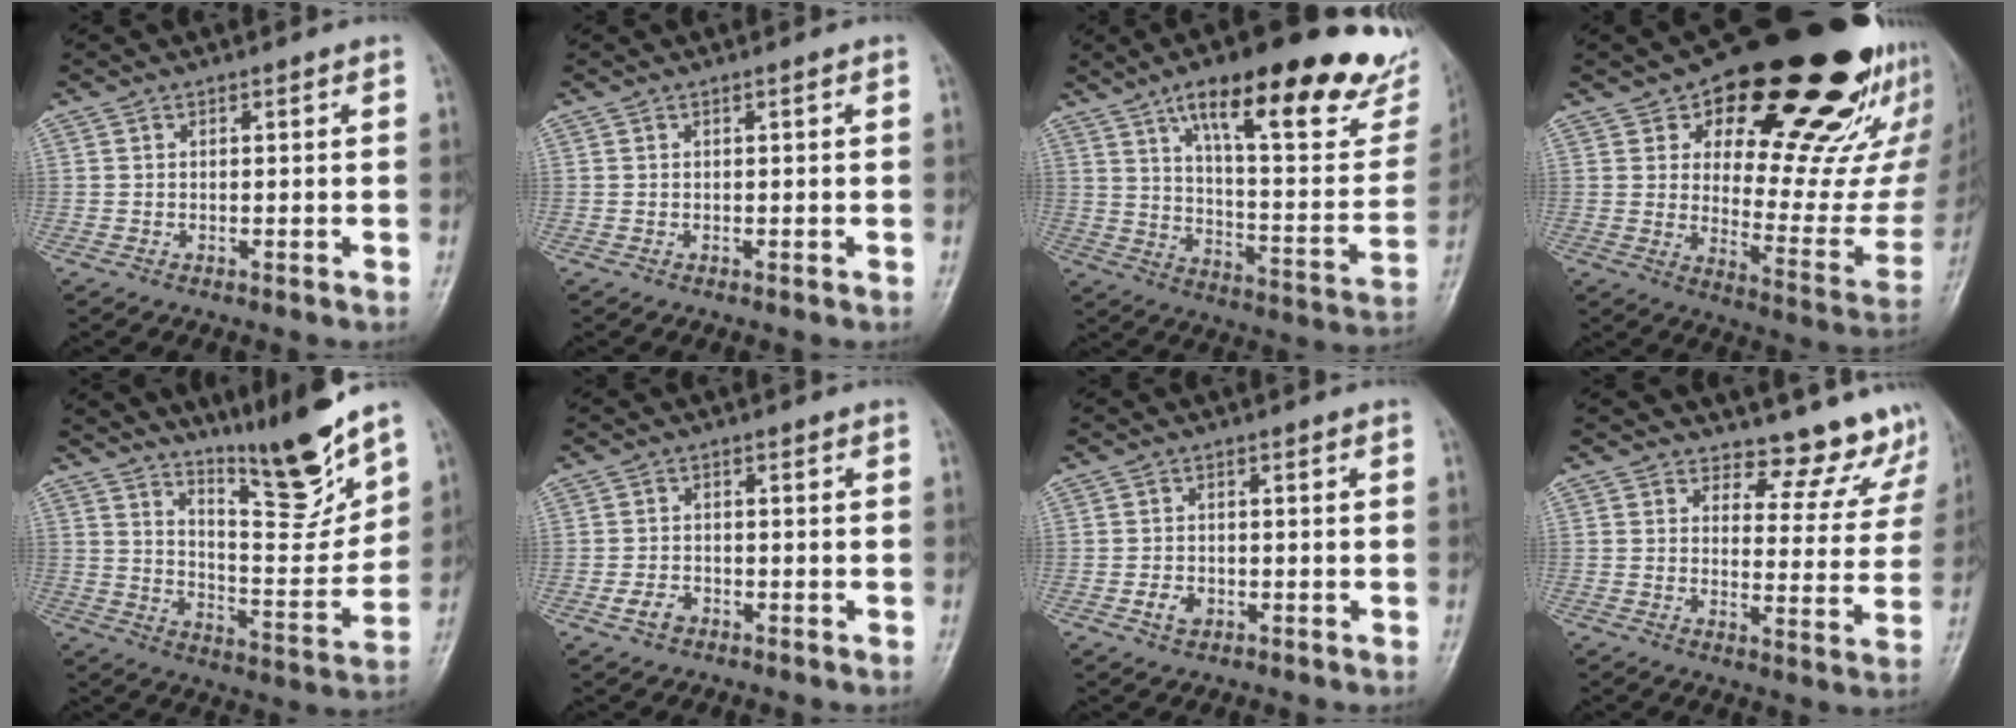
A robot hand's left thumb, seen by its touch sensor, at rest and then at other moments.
{"total": 0.0}
{"total": 30.8, "force": [18.7, 9.1, 22.7], "torque": [-0.289, -0.053, 0.277]}
{"total": 32.1, "force": [18.3, 13.1, 22.8], "torque": [-0.264, -0.066, 0.265]}
{"total": 14.9, "force": [11.9, 2.1, 8.8], "torque": [-0.106, -0.093, 0.203]}
{"total": 2.9, "force": [-1.5, 2.1, 1.4], "torque": [-0.023, 0.009, -0.027]}
{"total": 2.8, "force": [-1.0, 2.2, 1.5], "torque": [-0.020, 0.002, -0.017]}
{"total": 11.2, "force": [10.6, 3.8, 0.3], "torque": [0.044, -0.104, 0.107]}